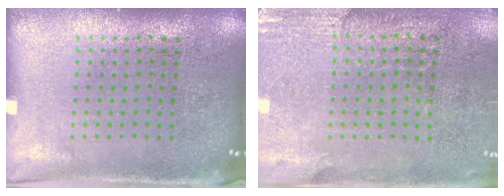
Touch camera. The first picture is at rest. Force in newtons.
{"total": 2.6, "press": 2.4, "slide": 1.1}